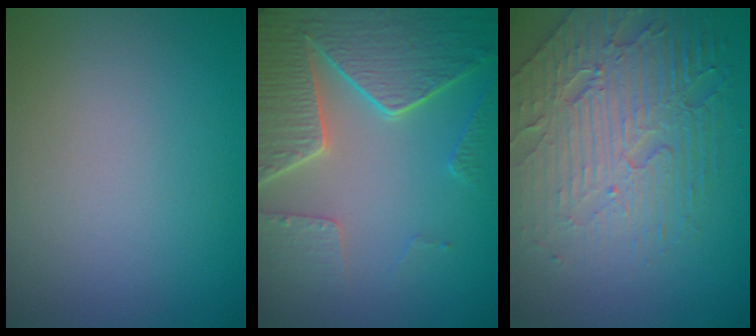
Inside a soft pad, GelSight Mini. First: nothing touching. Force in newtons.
{"total": 7.9, "press": 6.0, "slide": 5.1}
{"total": 7.7, "press": 5.3, "slide": 5.5}